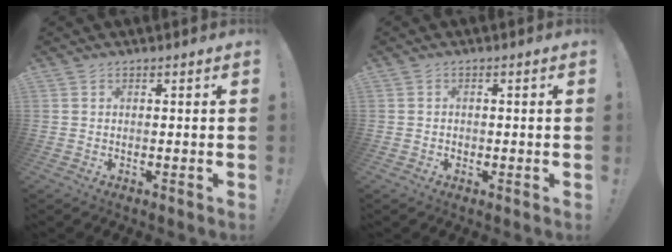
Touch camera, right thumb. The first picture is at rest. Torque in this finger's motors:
{"motor_torque": [-0.25, -0.09, 0.05, 0.14, 0.06]}